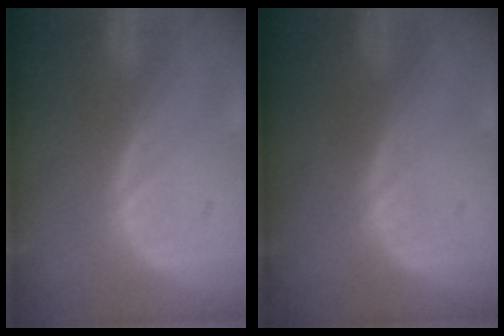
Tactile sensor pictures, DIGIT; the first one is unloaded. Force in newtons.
{"total": 0.0}